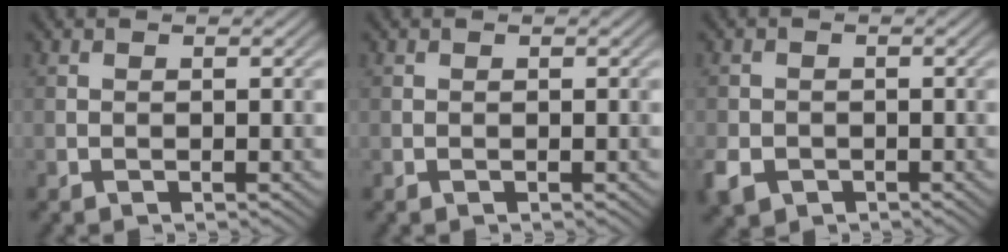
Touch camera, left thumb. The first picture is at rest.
{"total": 0.0}
{"total": 3.8, "force": [-1.7, 3.0, 1.6], "torque": [-0.045, -0.011, -0.039]}